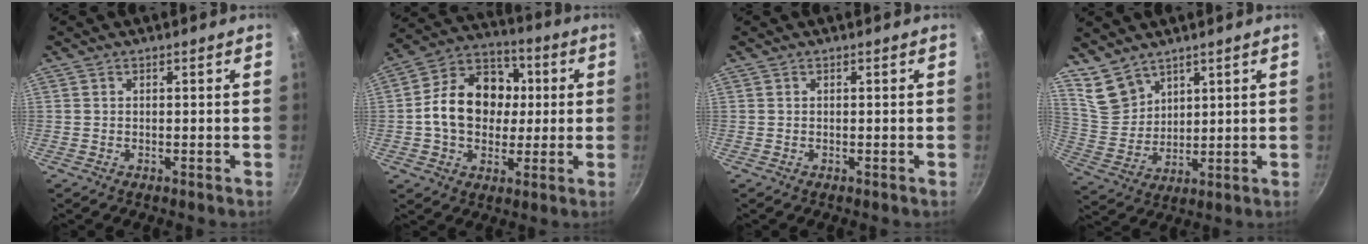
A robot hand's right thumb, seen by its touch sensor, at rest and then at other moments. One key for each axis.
{"total": 16.7, "fx": 0.7, "fy": 13.0, "fz": 10.5, "tx": -0.141, "ty": 0.026, "tz": -0.003}
{"total": 0.0}
{"total": 8.0, "fx": 6.1, "fy": 4.5, "fz": 2.5, "tx": -0.028, "ty": -0.027, "tz": 0.136}